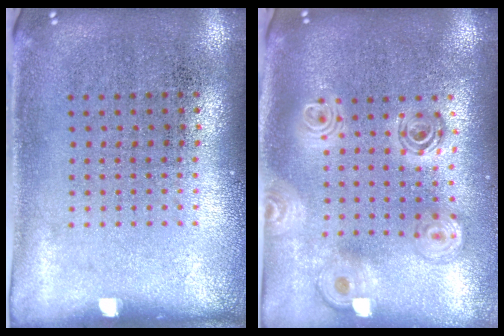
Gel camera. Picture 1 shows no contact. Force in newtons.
{"total": 2.2, "press": 1.8, "slide": 1.4}